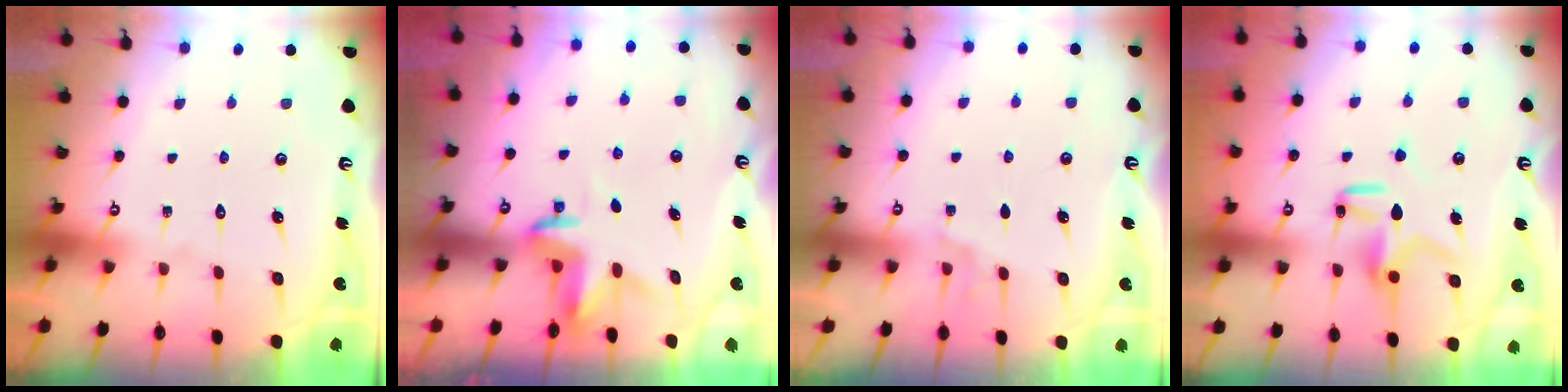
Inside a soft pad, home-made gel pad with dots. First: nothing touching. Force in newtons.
{"total": 3.5, "press": 3.5, "slide": 0.2}
{"total": 4.3, "press": 3.6, "slide": 2.4}
{"total": 10.2, "press": 10.2, "slide": 0.4}